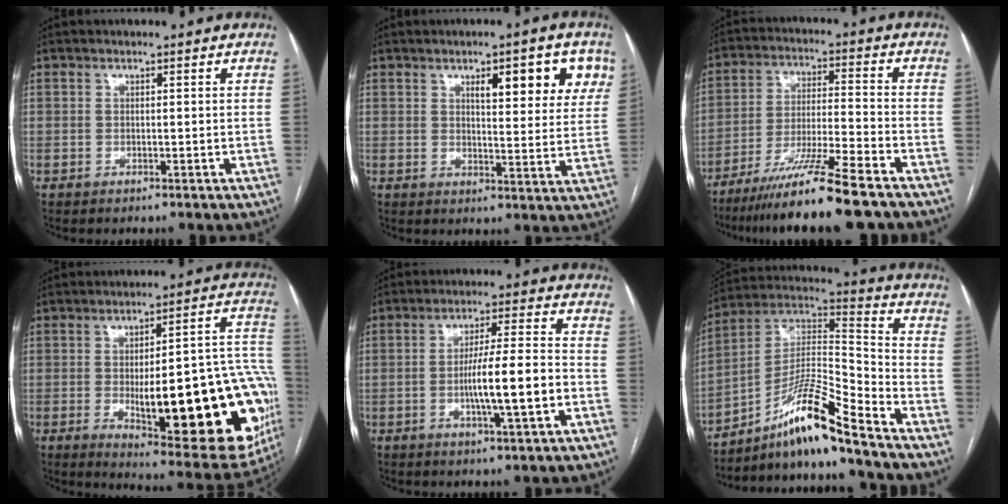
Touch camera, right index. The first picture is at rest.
{"total": 10.1, "force": [4.9, 2.7, 8.4], "torque": [-0.100, 0.006, 0.063]}
{"total": 14.3, "force": [-11.2, -1.0, 8.9], "torque": [-0.156, -0.030, -0.190]}
{"total": 29.1, "force": [-6.0, 7.3, 27.5], "torque": [-0.271, 0.010, -0.064]}
{"total": 9.8, "force": [-2.4, 0.4, 9.5], "torque": [-0.160, 0.005, -0.041]}
{"total": 14.0, "force": [-10.6, -0.4, 9.1], "torque": [-0.170, 0.017, -0.190]}